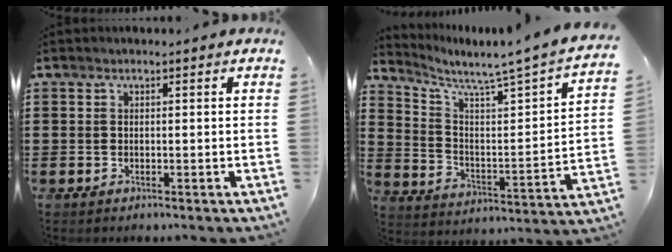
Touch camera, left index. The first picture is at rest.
{"total": 3.8, "force": [3.1, -0.6, 2.2], "torque": [-0.061, -0.048, 0.038]}